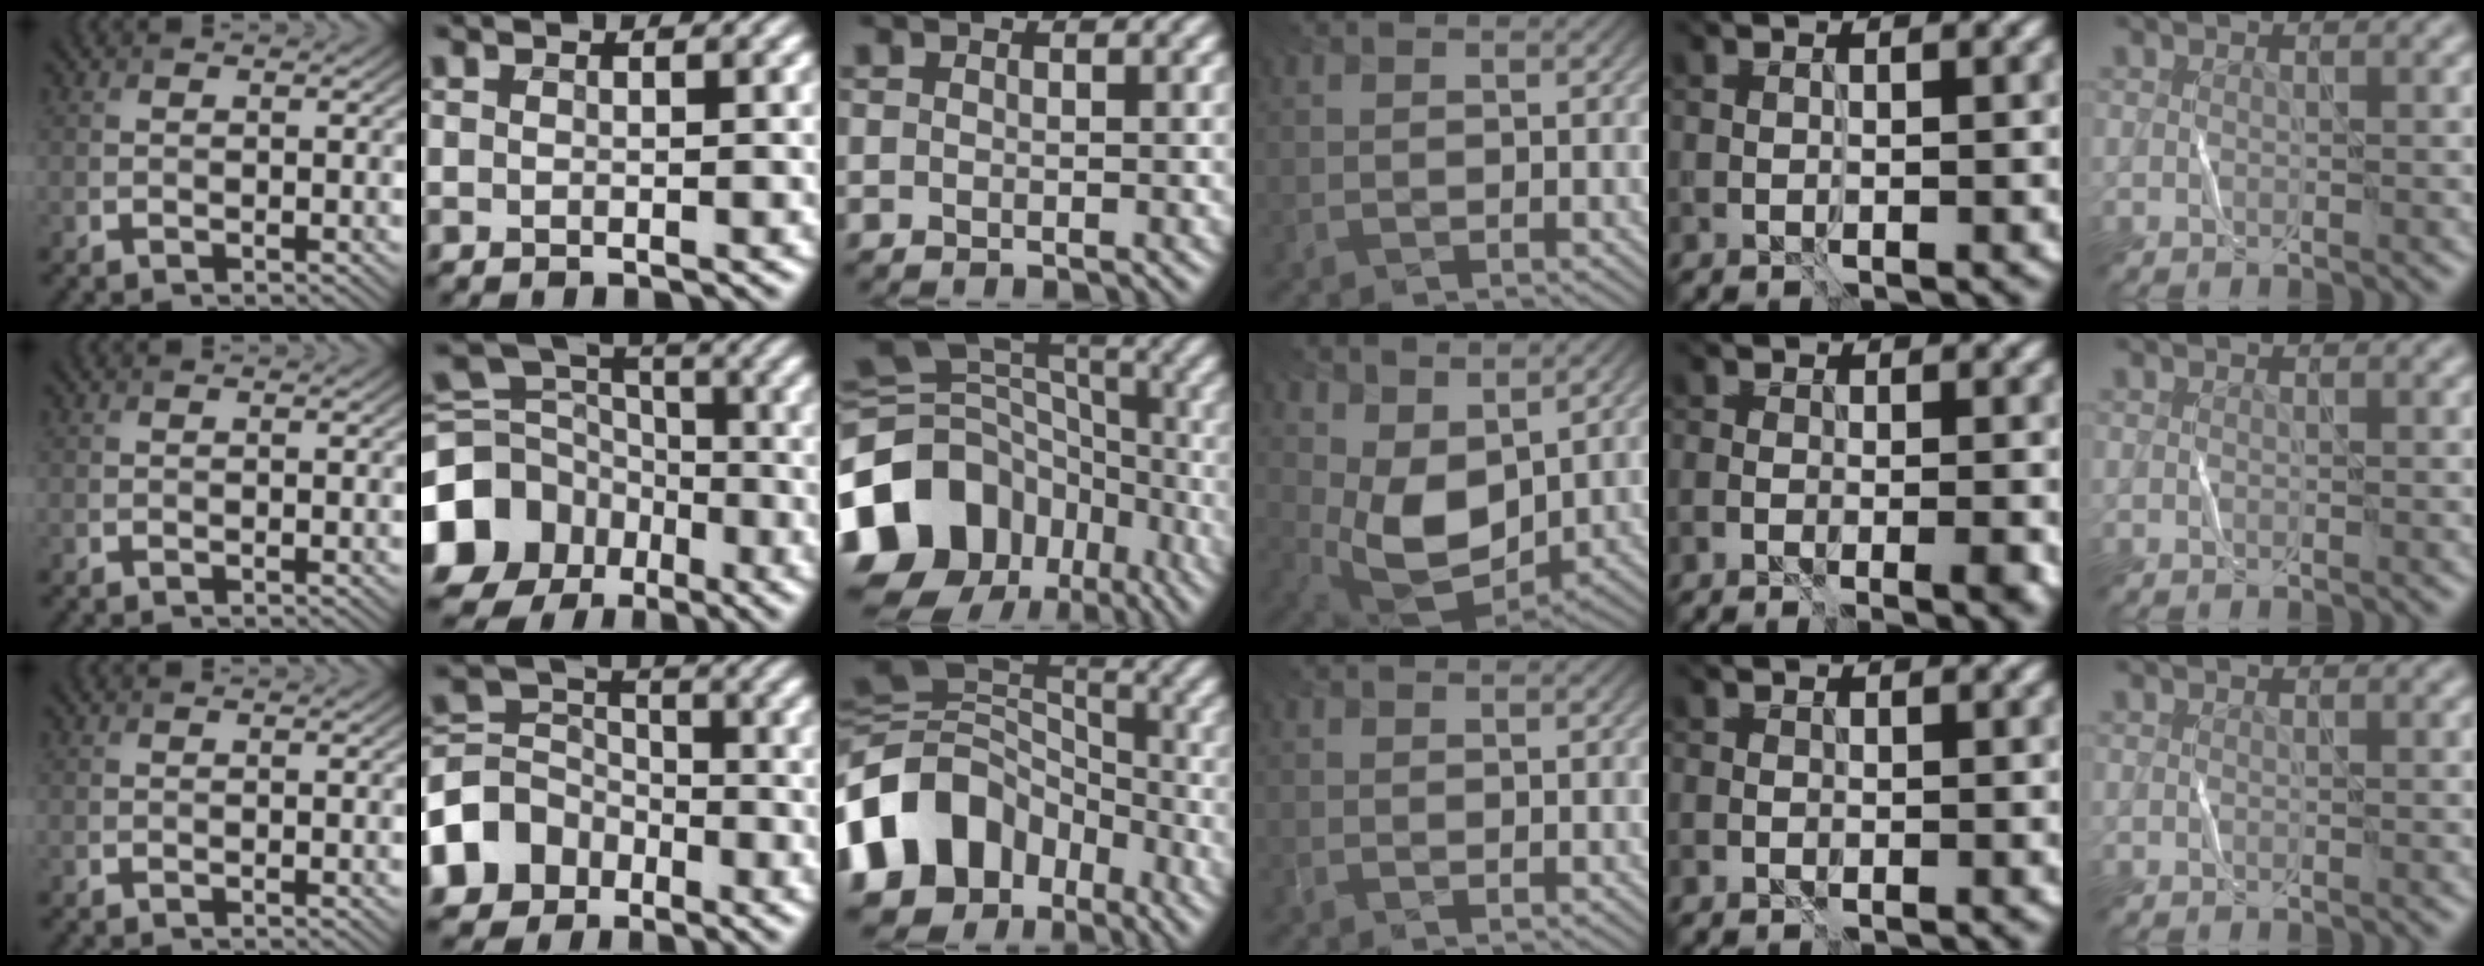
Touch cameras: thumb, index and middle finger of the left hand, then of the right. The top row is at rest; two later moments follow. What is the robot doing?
{"motion": "fold", "object": "bandana"}